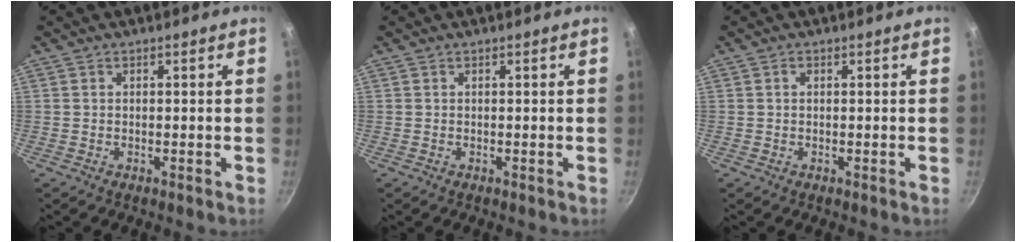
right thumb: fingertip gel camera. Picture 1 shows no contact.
{"total": 0.0}
{"total": 0.6, "force": [0.1, 0.5, 0.4], "torque": [-0.007, 0.004, 0.002]}